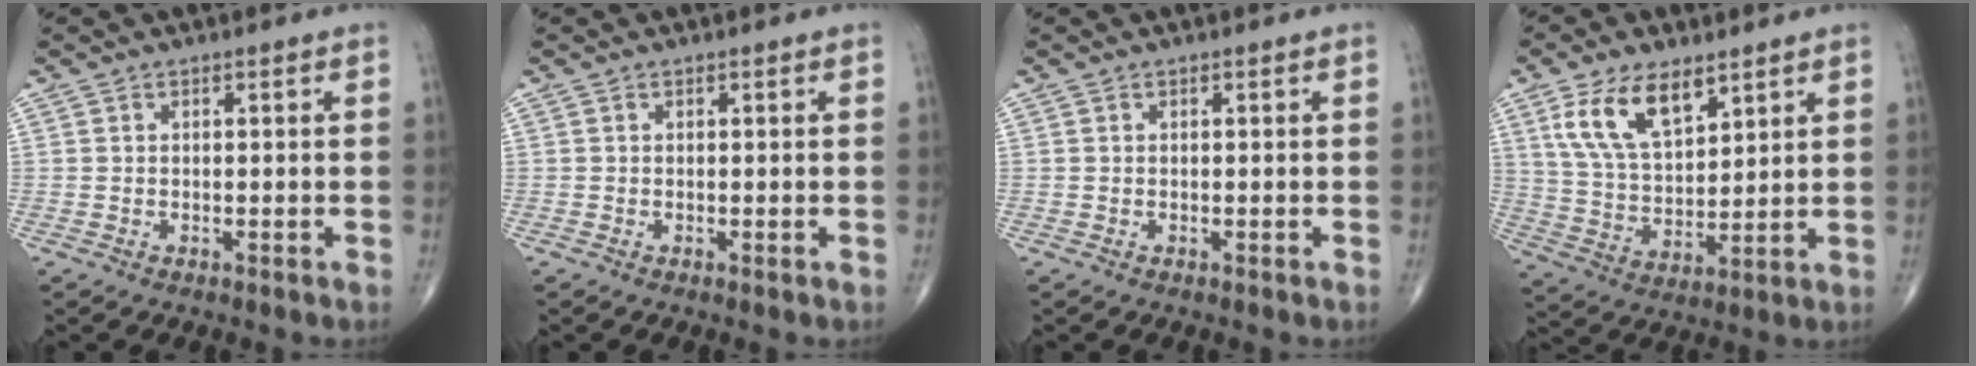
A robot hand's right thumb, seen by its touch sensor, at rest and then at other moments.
{"total": 0.0}
{"total": 0.0}
{"total": 12.5, "force": [6.8, 6.1, 8.5], "torque": [-0.143, -0.026, 0.140]}